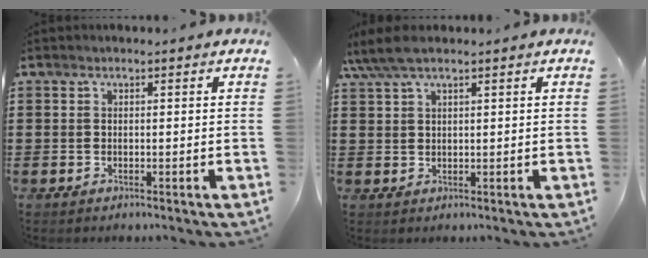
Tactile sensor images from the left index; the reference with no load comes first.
{"total": 4.5, "force": [3.0, 0.9, 3.3], "torque": [-0.075, 0.004, 0.054]}